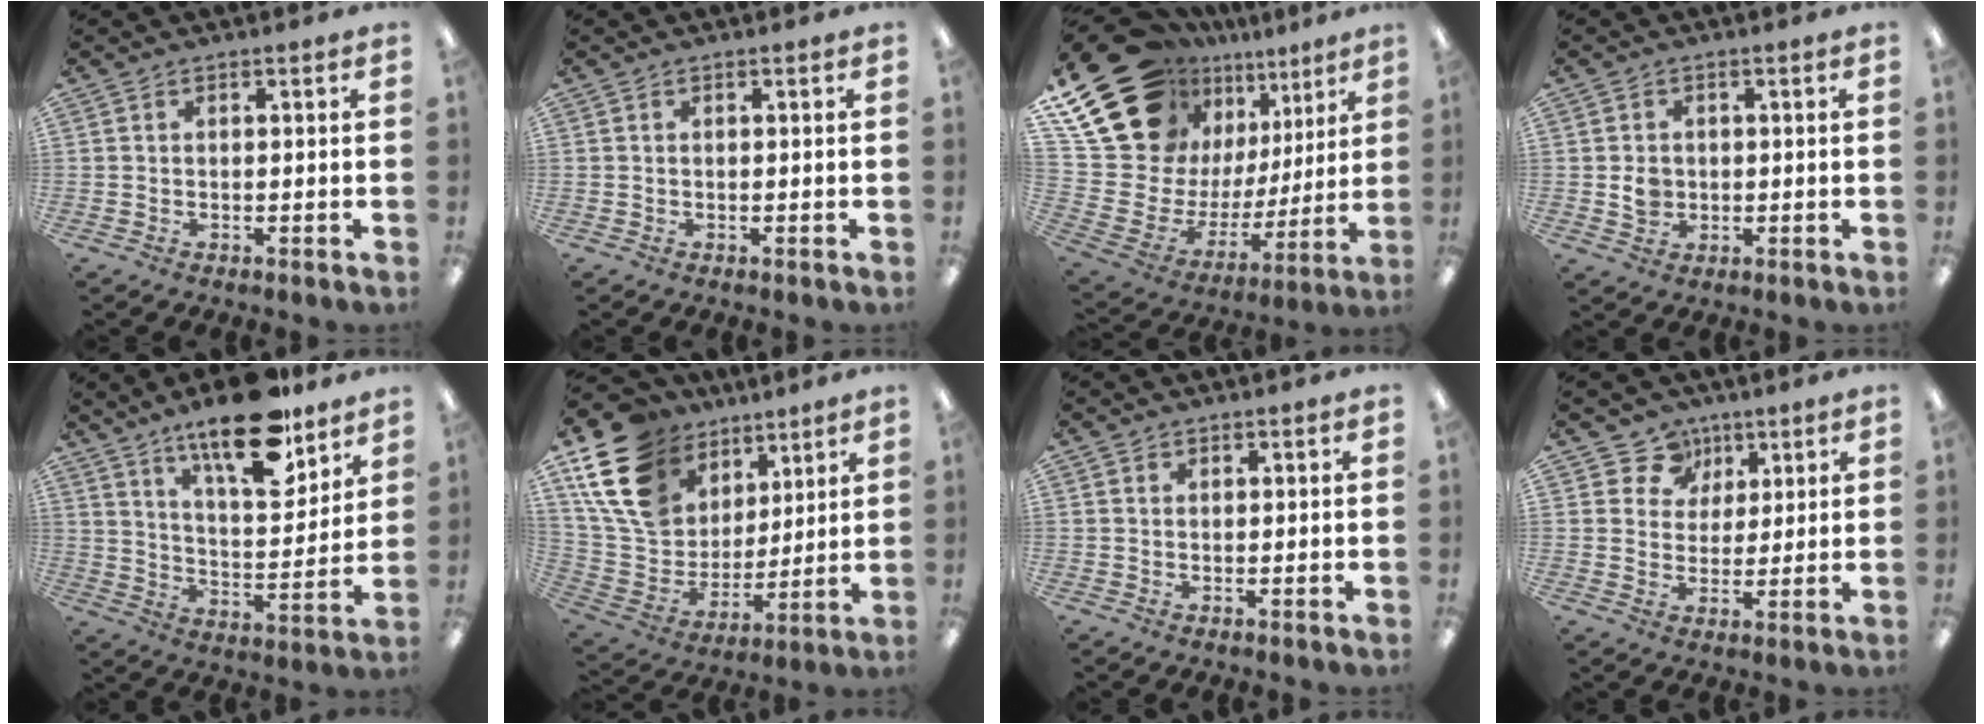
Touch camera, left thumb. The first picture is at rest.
{"total": 0.0}
{"total": 24.3, "force": [15.6, 15.0, 11.0], "torque": [-0.204, -0.110, 0.320]}
{"total": 3.7, "force": [0.1, 3.3, 1.7], "torque": [-0.016, 0.001, -0.001]}
{"total": 19.6, "force": [14.3, 6.8, 11.5], "torque": [-0.179, -0.086, 0.238]}
{"total": 20.4, "force": [11.2, 14.3, 9.4], "torque": [-0.192, -0.046, 0.214]}
{"total": 0.7, "force": [0.5, 0.6, 0.0], "torque": [0.000, 0.002, 0.009]}
{"total": 7.7, "force": [4.4, 6.4, 0.6], "torque": [-0.016, -0.027, 0.080]}